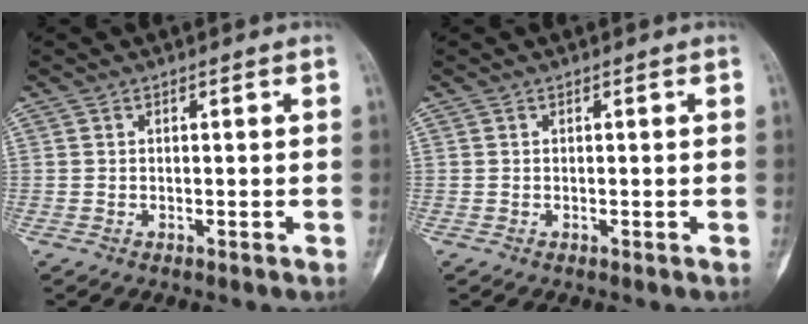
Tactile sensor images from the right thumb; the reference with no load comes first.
{"total": 0.0}